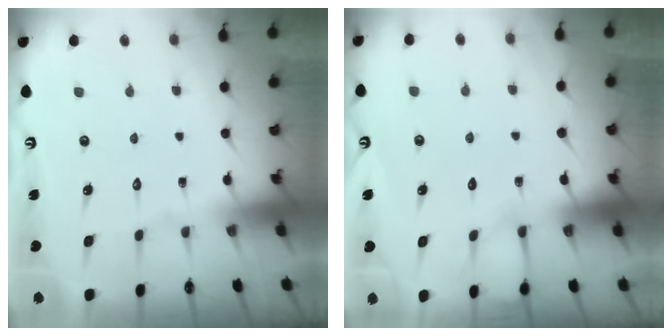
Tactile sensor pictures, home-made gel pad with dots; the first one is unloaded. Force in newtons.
{"total": 5.7, "press": 5.7, "slide": 0.4}